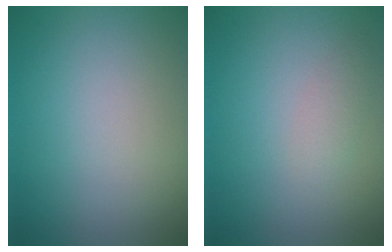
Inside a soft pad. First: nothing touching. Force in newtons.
{"total": 1.1, "press": 1.1, "slide": 0.0}